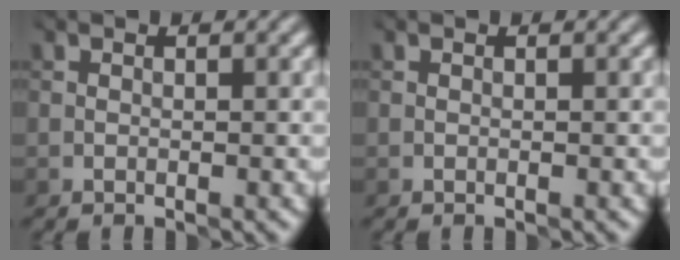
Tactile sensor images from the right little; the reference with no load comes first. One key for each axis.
{"total": 0.0}